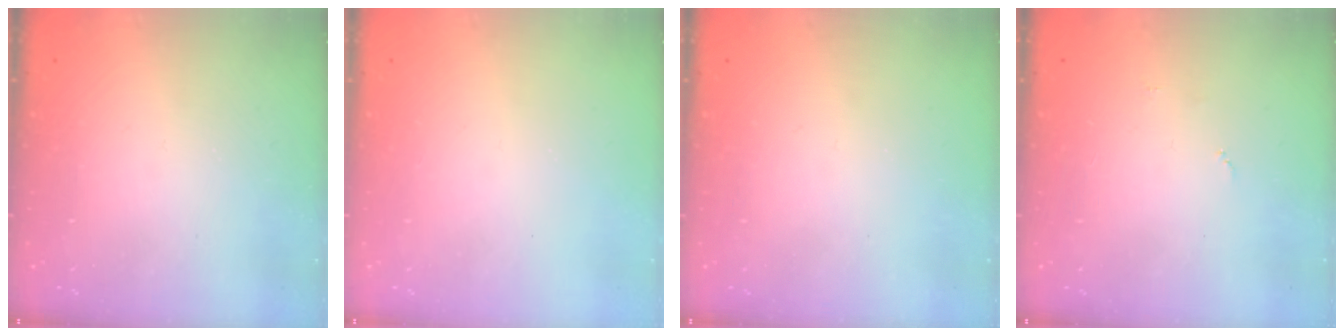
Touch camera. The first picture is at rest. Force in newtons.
{"total": 0.0}
{"total": 0.0}
{"total": 3.7, "press": 3.7, "slide": 0.4}